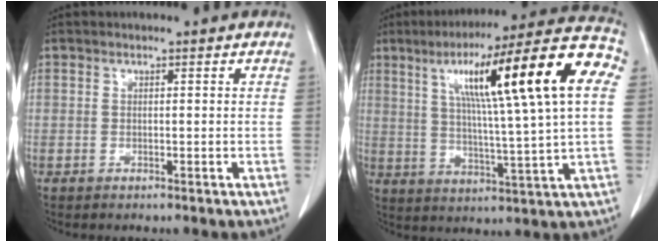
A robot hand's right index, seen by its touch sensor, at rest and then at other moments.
{"total": 22.0, "force": [5.9, 0.6, 21.2], "torque": [-0.314, 0.031, 0.082]}